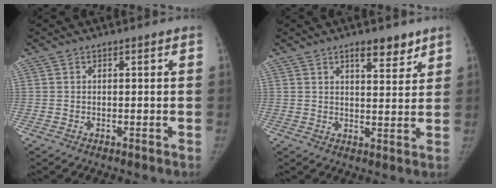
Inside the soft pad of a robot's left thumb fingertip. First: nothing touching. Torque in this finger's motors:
{"motor_torque": [-0.30, 0.00, 0.51, -0.06, -0.03]}